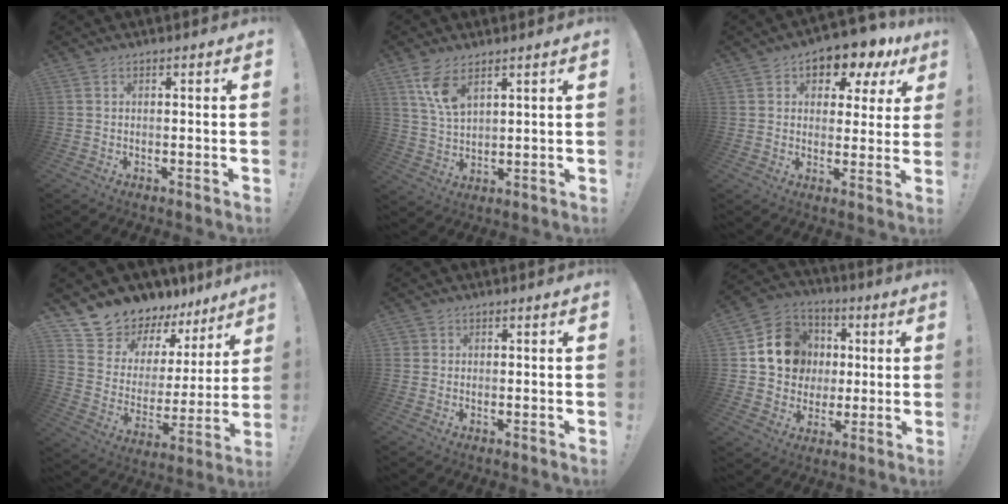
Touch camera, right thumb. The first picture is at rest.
{"total": 8.0, "force": [5.1, 3.5, 5.1], "torque": [-0.093, -0.029, 0.091]}
{"total": 6.8, "force": [4.8, 4.0, 2.8], "torque": [-0.033, -0.043, 0.083]}
{"total": 11.5, "force": [10.7, 4.2, -0.1], "torque": [-0.013, -0.108, 0.201]}
{"total": 1.3, "force": [0.4, 1.2, 0.2], "torque": [-0.003, 0.001, 0.008]}
{"total": 14.9, "force": [2.6, 13.5, 5.7], "torque": [-0.069, 0.002, 0.068]}